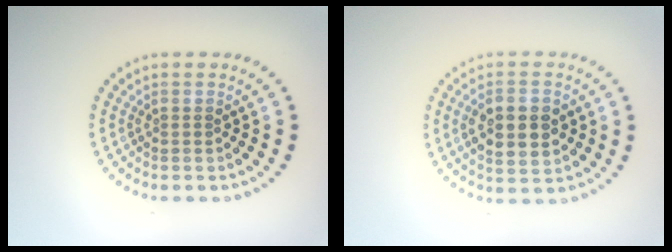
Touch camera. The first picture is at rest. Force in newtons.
{"total": 5.5, "press": 5.5, "slide": 0.3}